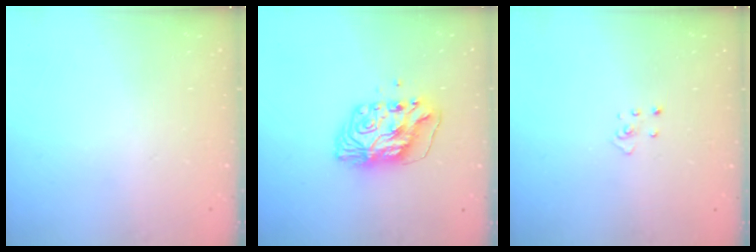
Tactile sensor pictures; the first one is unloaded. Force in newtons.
{"total": 11.3, "press": 11.3, "slide": 1.1}
{"total": 2.9, "press": 2.9, "slide": 0.2}